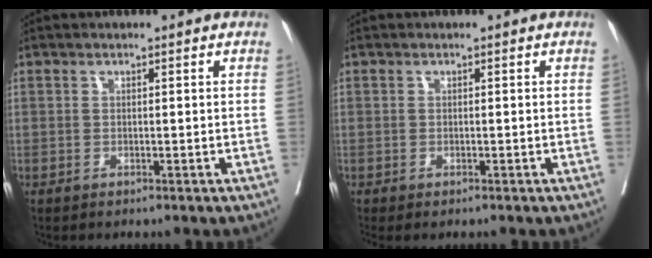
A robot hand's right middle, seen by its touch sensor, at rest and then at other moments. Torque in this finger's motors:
{"motor_torque": [1.00, -1.14, 0.13, 0.06]}